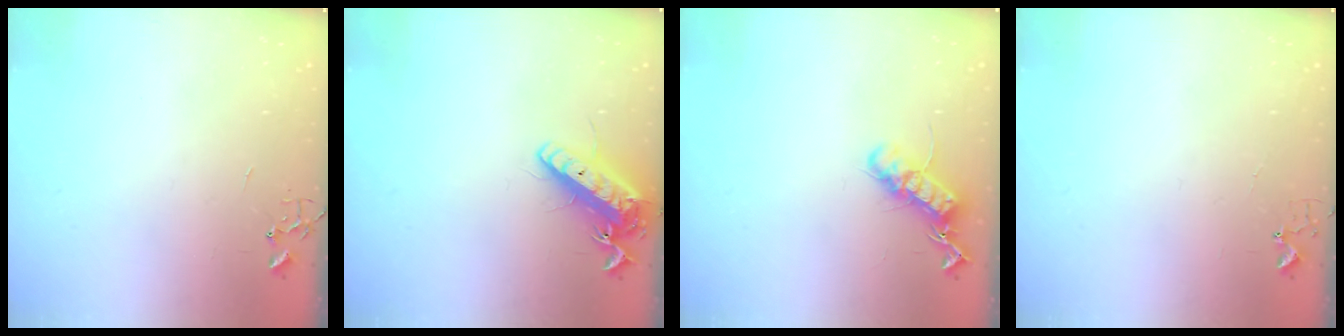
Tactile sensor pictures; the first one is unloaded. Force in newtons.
{"total": 14.1, "press": 13.9, "slide": 2.4}
{"total": 13.0, "press": 13.0, "slide": 0.3}
{"total": 3.7, "press": 3.6, "slide": 0.5}